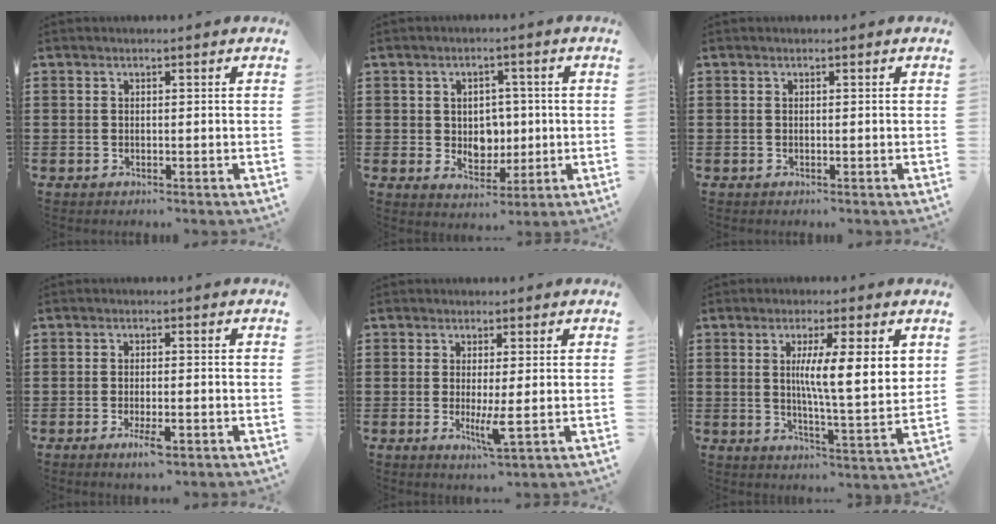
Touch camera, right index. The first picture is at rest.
{"total": 4.7, "force": [0.5, 4.1, 2.3], "torque": [-0.036, 0.004, 0.003]}
{"total": 0.0}
{"total": 3.3, "force": [-1.6, 0.6, 2.8], "torque": [-0.058, -0.008, -0.030]}
{"total": 3.9, "force": [-0.5, 0.3, 3.9], "torque": [-0.076, -0.012, -0.011]}
{"total": 8.6, "force": [2.7, 1.2, 8.1], "torque": [-0.144, -0.011, 0.039]}